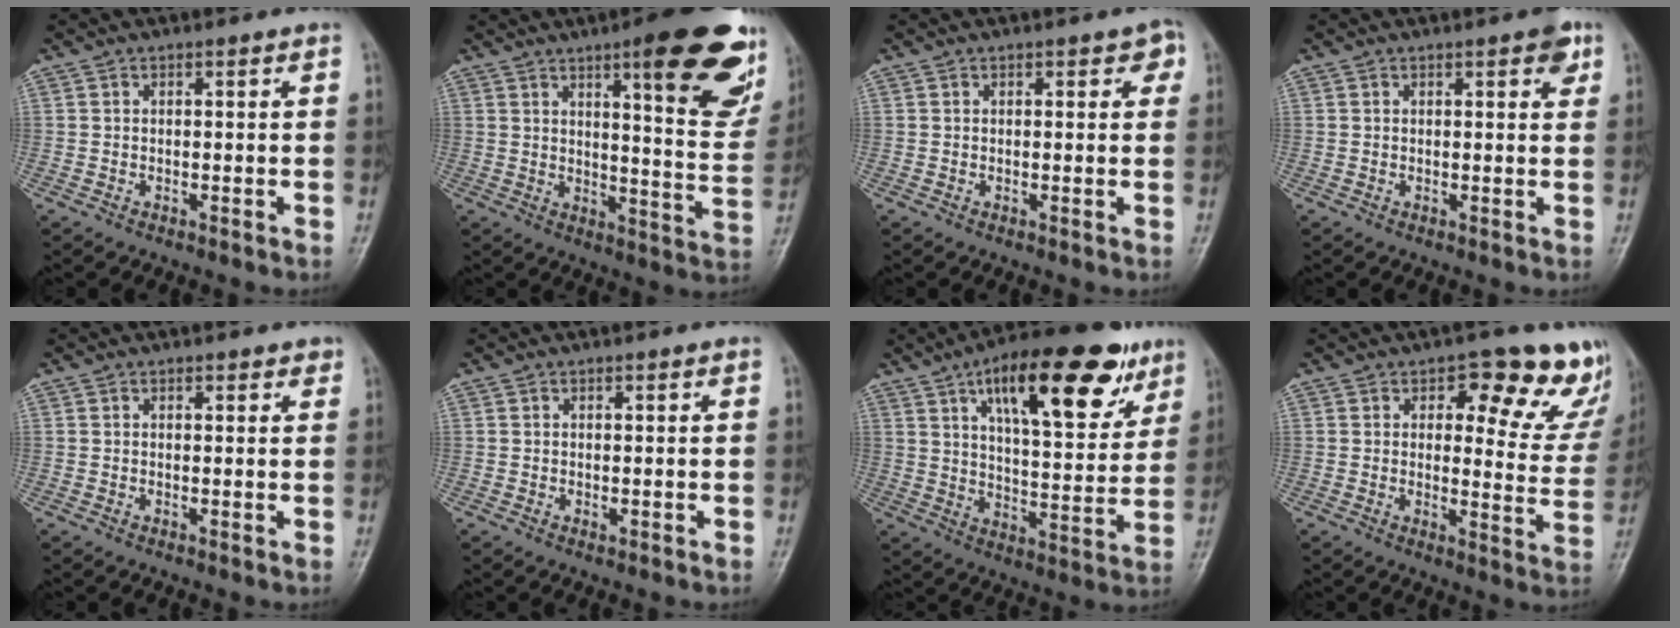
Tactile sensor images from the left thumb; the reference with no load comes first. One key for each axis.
{"total": 21.1, "fx": 11.2, "fy": 5.1, "fz": 17.1, "tx": -0.179, "ty": -0.053, "tz": 0.147}
{"total": 2.6, "fx": 1.0, "fy": 1.5, "fz": 1.9, "tx": -0.001, "ty": 0.001, "tz": 0.007}
{"total": 3.1, "fx": 1.6, "fy": 1.3, "fz": 2.3, "tx": -0.017, "ty": -0.003, "tz": 0.014}
{"total": 1.2, "fx": 0.8, "fy": 0.7, "fz": 0.5, "tx": 0.005, "ty": -0.004, "tz": 0.006}
{"total": 0.6, "fx": 0.0, "fy": 0.5, "fz": 0.4, "tx": -0.005, "ty": -0.001, "tz": -0.001}
{"total": 22.8, "fx": 11.9, "fy": 8.8, "fz": 17.3, "tx": -0.223, "ty": -0.027, "tz": 0.182}
{"total": 15.8, "fx": 10.3, "fy": 7.8, "fz": 9.2, "tx": -0.037, "ty": -0.057, "tz": 0.100}